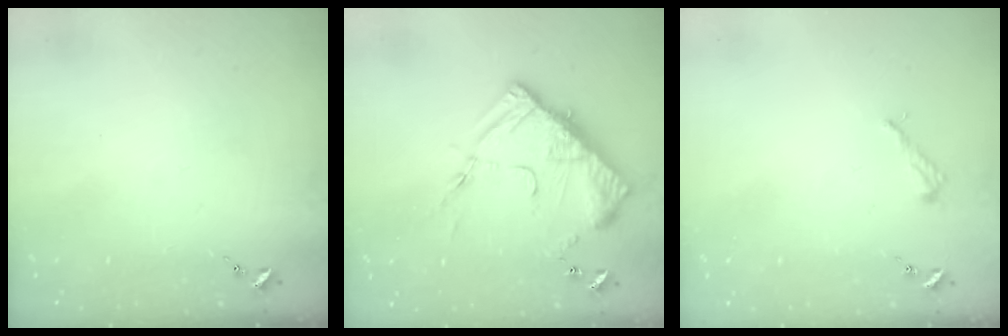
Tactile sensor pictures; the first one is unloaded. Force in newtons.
{"total": 14.5, "press": 14.5, "slide": 1.3}
{"total": 2.2, "press": 2.2, "slide": 0.3}